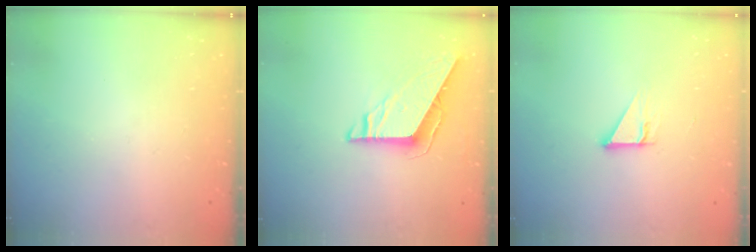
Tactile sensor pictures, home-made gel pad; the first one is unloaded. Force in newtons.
{"total": 7.6, "press": 7.6, "slide": 0.2}
{"total": 3.3, "press": 3.3, "slide": 0.2}